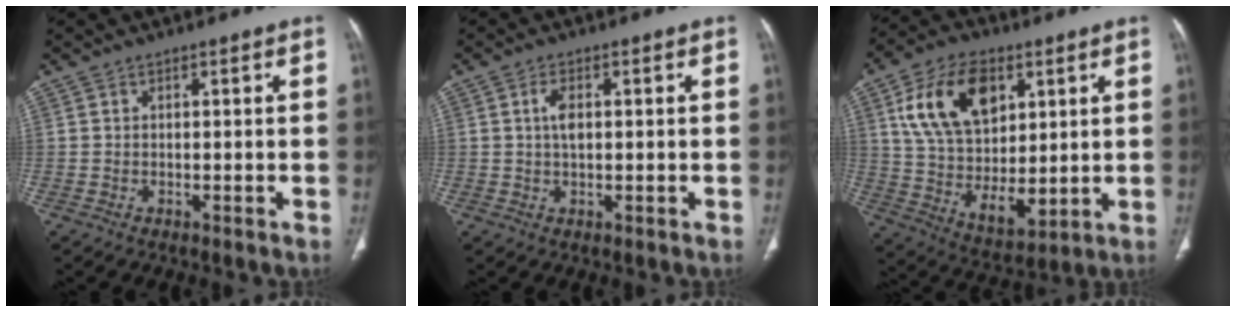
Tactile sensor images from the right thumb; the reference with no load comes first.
{"total": 2.9, "force": [0.5, 1.5, 2.4], "torque": [-0.044, 0.004, 0.008]}
{"total": 19.7, "force": [6.9, 12.0, 13.9], "torque": [-0.214, -0.029, 0.134]}